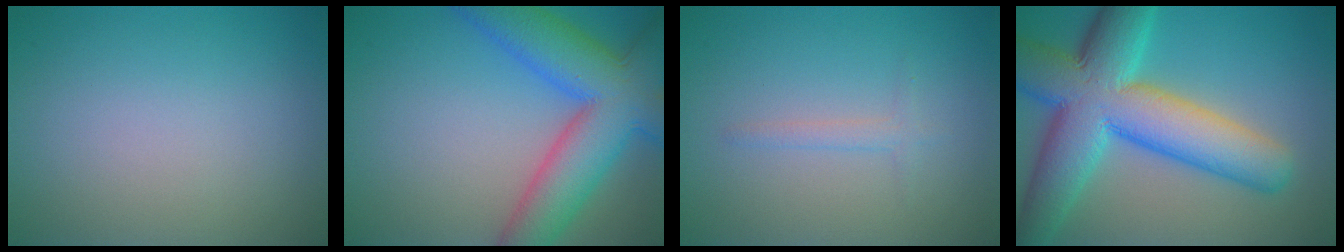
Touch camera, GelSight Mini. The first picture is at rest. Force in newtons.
{"total": 10.4, "press": 10.4, "slide": 0.5}
{"total": 1.1, "press": 1.1, "slide": 0.1}
{"total": 12.5, "press": 12.5, "slide": 0.7}